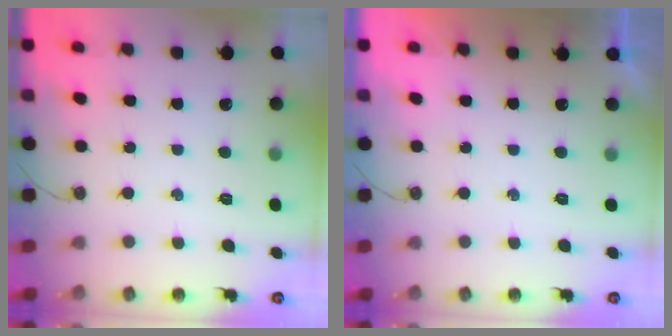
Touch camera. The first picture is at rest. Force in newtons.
{"total": 0.0}